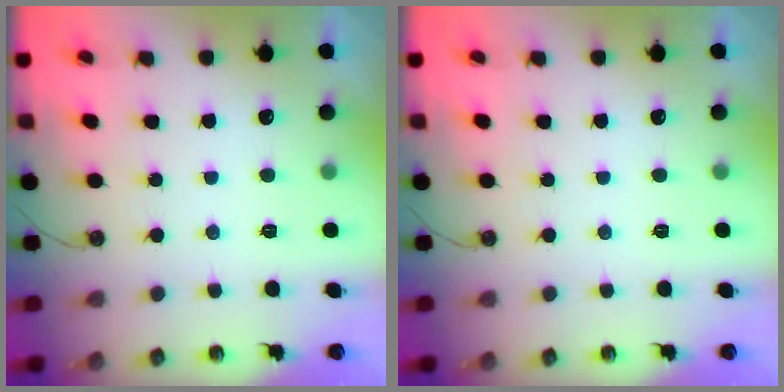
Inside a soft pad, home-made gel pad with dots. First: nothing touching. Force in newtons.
{"total": 0.0}